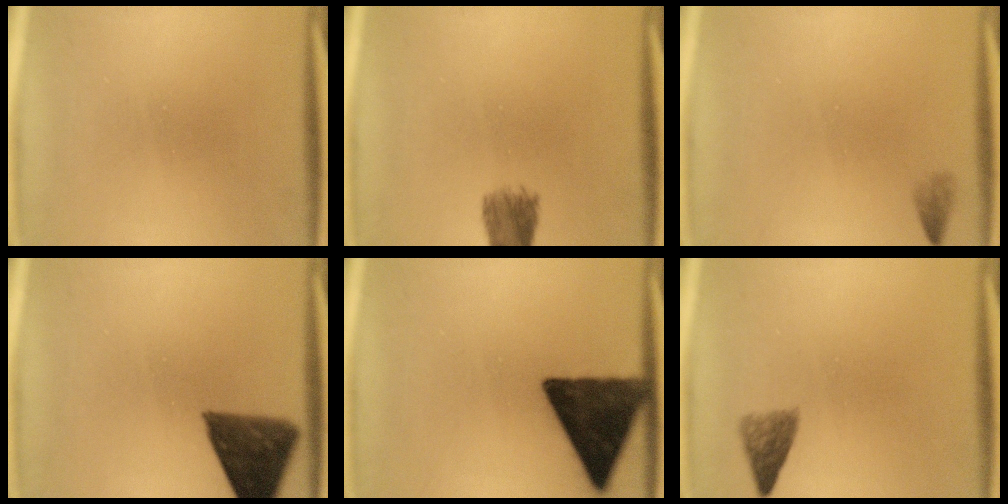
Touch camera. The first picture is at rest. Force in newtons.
{"total": 3.9}
{"total": 1.4}
{"total": 9.4}
{"total": 12.2}
{"total": 2.9}